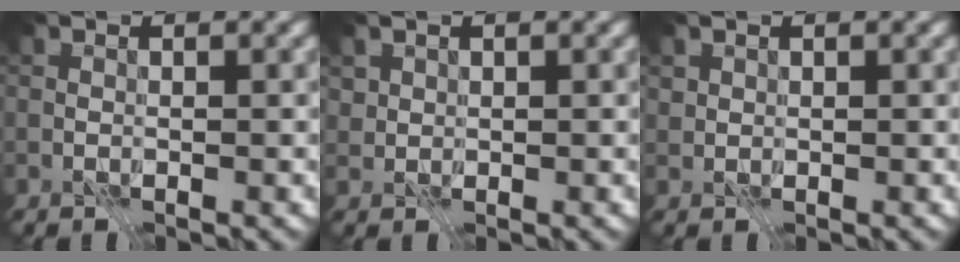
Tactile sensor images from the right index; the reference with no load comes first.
{"total": 1.2, "force": [0.8, 0.8, 0.2], "torque": [-0.005, -0.003, 0.020]}
{"total": 0.8, "force": [0.6, 0.5, 0.1], "torque": [-0.001, -0.001, 0.012]}